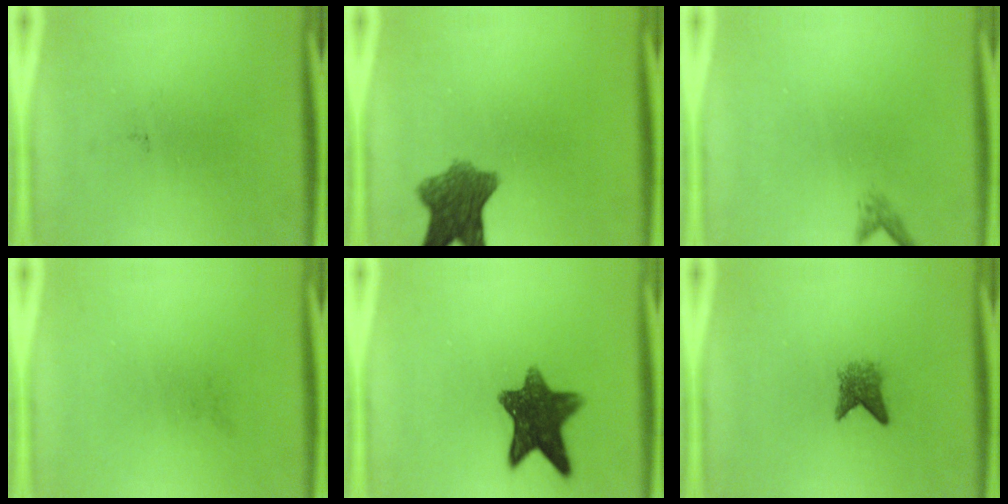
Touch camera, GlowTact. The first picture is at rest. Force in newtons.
{"total": 7.9}
{"total": 1.0}
{"total": 0.0}
{"total": 10.8}
{"total": 2.6}